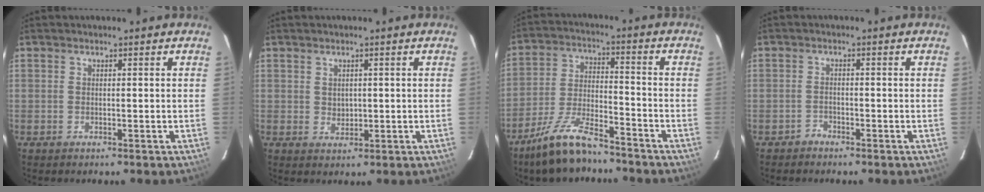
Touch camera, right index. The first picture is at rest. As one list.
[{"total": 1.8, "force": [0.4, 1.6, 0.7], "torque": [-0.010, 0.001, 0.010]}, {"total": 11.9, "force": [-9.7, 2.7, 6.3], "torque": [-0.137, -0.004, -0.177]}, {"total": 1.4, "force": [-1.4, 0.4, -0.1], "torque": [0.000, 0.003, -0.027]}]